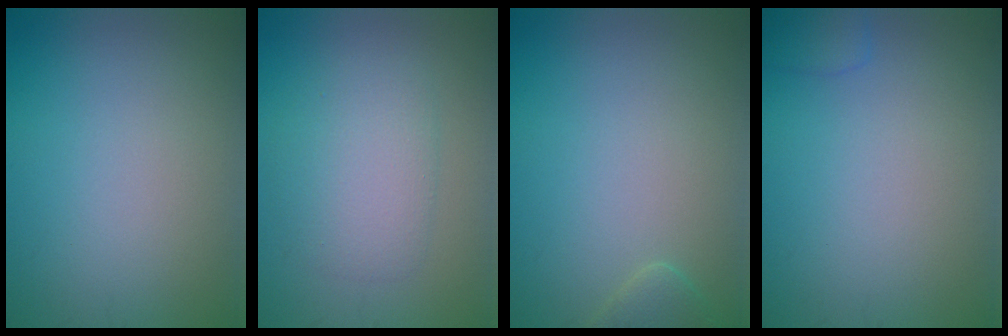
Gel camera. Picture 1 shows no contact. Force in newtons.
{"total": 3.8, "press": 3.8, "slide": 0.1}
{"total": 1.4, "press": 1.4, "slide": 0.2}
{"total": 1.5, "press": 1.5, "slide": 0.1}